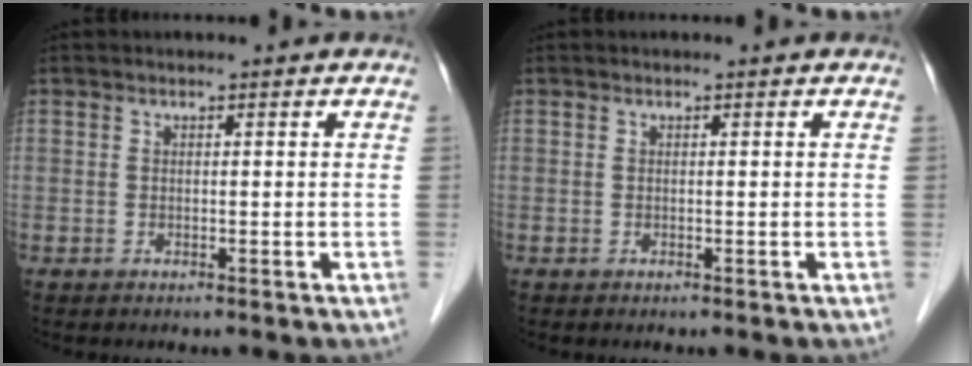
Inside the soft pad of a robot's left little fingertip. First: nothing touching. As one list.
[{"total": 0.0}]